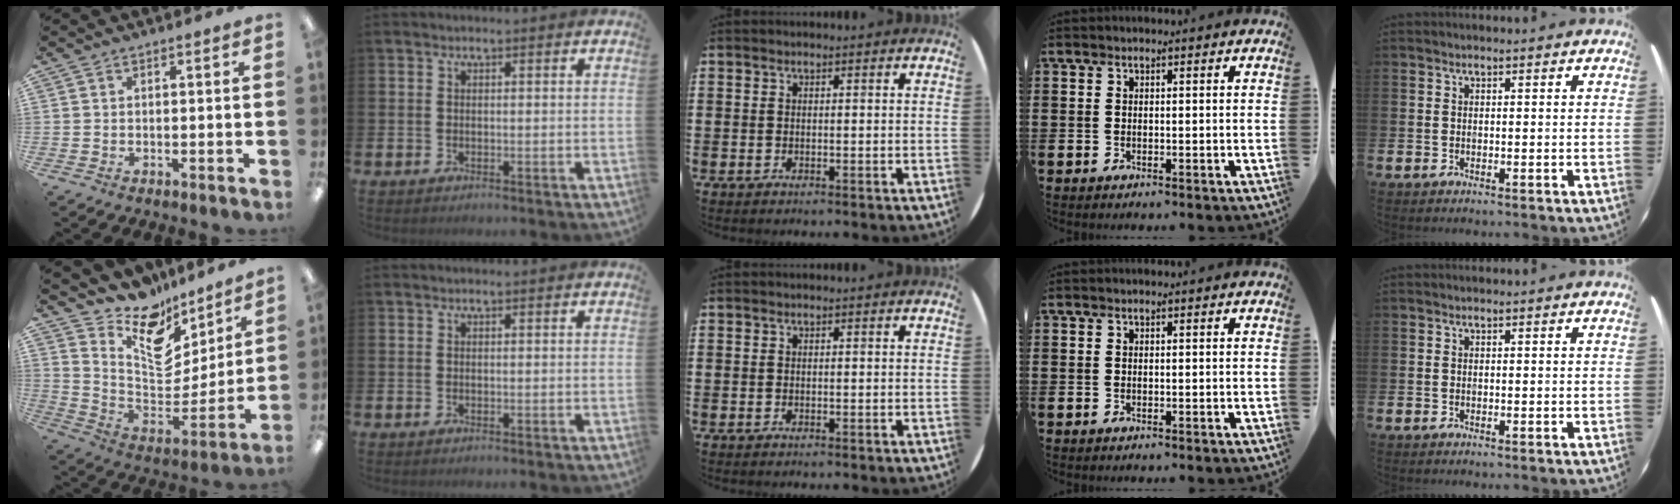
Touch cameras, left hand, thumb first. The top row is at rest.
{"thumb": {"total": 14.8, "force": [11.6, 7.3, 5.7], "torque": [-0.105, -0.110, 0.209]}}